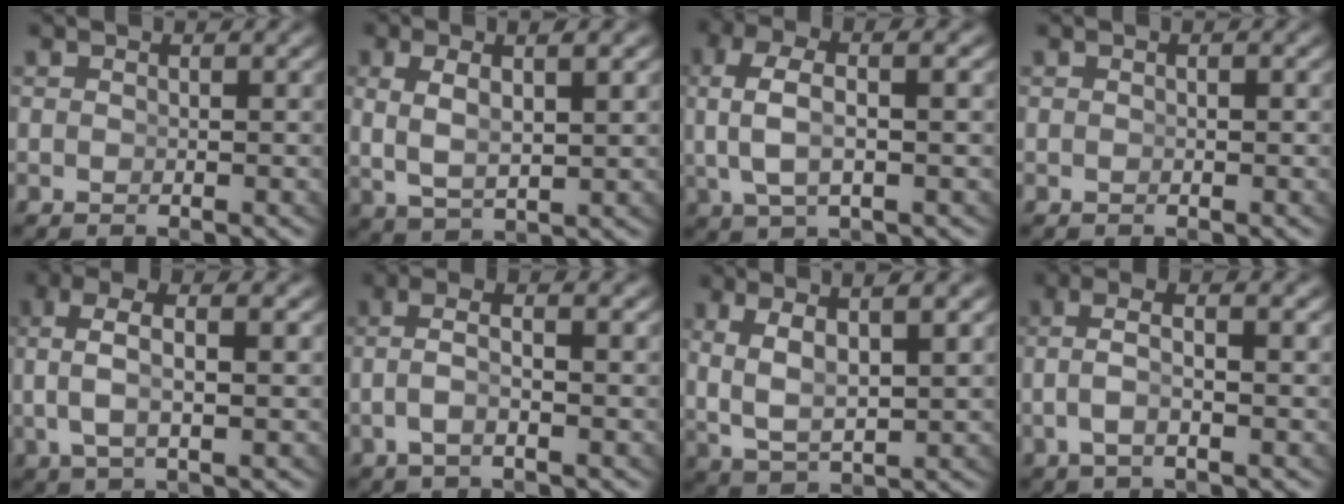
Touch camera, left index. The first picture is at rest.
{"total": 5.4, "force": [1.2, 3.2, 4.2], "torque": [-0.092, -0.004, 0.031]}
{"total": 4.7, "force": [1.0, 1.8, 4.2], "torque": [-0.090, 0.003, 0.025]}
{"total": 0.0}
{"total": 4.9, "force": [1.6, 1.9, 4.2], "torque": [-0.082, 0.007, 0.030]}
{"total": 3.3, "force": [-0.5, 1.1, 3.0], "torque": [-0.066, -0.008, -0.003]}
{"total": 6.5, "force": [1.4, 3.6, 5.1], "torque": [-0.109, -0.006, 0.037]}
{"total": 3.7, "force": [-0.1, 1.5, 3.4], "torque": [-0.073, -0.007, 0.002]}